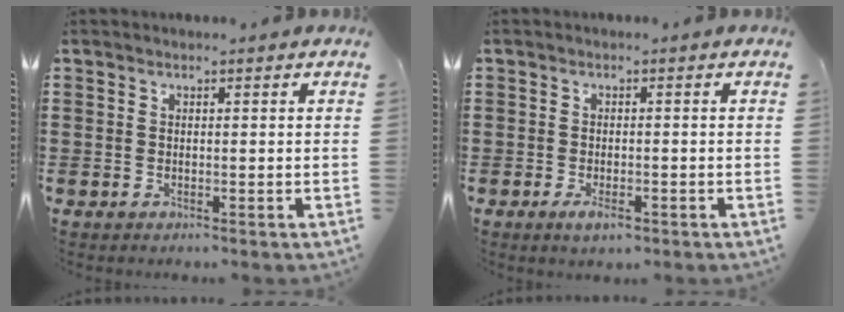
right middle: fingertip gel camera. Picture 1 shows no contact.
{"total": 2.1, "force": [-1.1, 0.7, 1.6], "torque": [-0.027, -0.002, -0.019]}